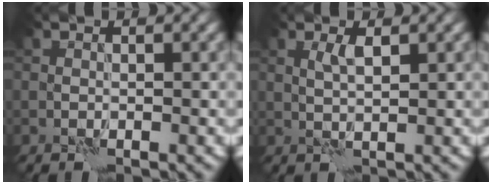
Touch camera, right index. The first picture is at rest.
{"total": 1.5, "force": [0.5, 0.1, 1.4], "torque": [-0.030, 0.002, 0.008]}